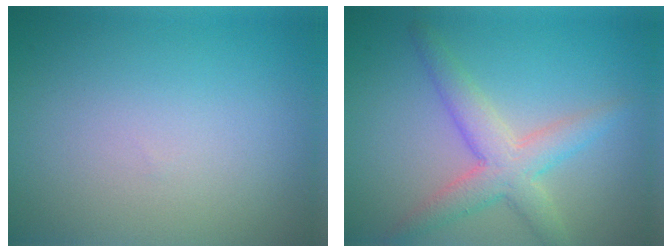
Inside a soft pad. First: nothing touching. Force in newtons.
{"total": 4.2, "press": 4.2, "slide": 0.2}